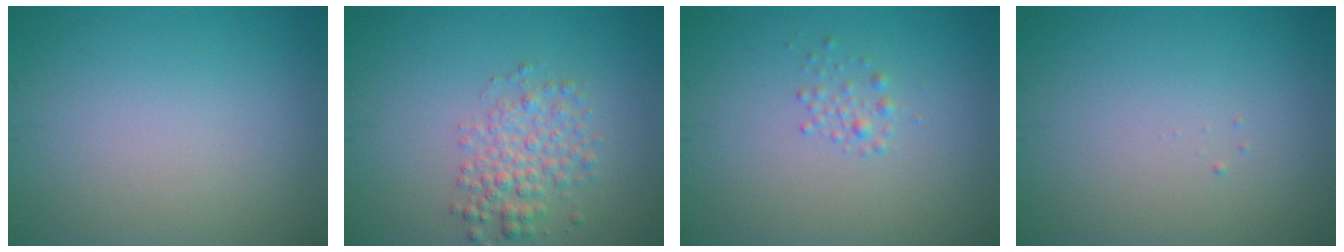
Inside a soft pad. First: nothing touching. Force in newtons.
{"total": 3.2, "press": 3.2, "slide": 0.1}
{"total": 1.1, "press": 1.1, "slide": 0.1}
{"total": 0.0}